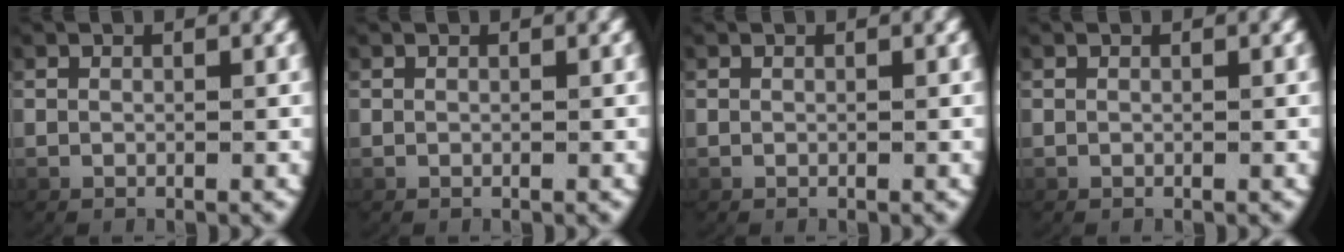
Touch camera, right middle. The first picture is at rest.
{"total": 0.0}
{"total": 0.0}
{"total": 0.0}